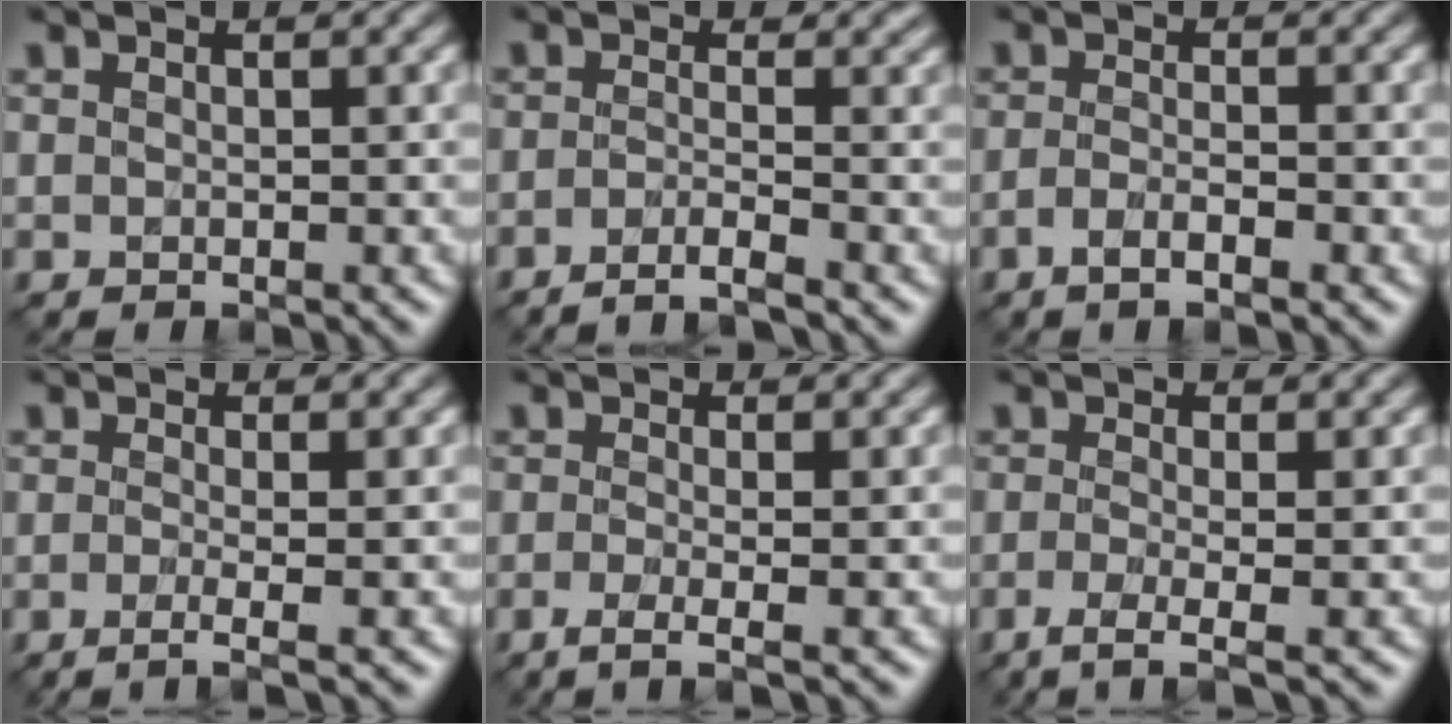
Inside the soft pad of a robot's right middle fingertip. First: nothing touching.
{"total": 2.5, "force": [-1.7, 0.5, 1.7], "torque": [-0.023, 0.001, -0.045]}
{"total": 2.2, "force": [-1.2, 0.6, 1.7], "torque": [-0.033, -0.002, -0.027]}
{"total": 2.7, "force": [-0.9, 0.9, 2.4], "torque": [-0.028, -0.006, -0.027]}
{"total": 2.8, "force": [-1.2, 0.8, 2.4], "torque": [-0.034, -0.011, -0.033]}
{"total": 3.2, "force": [-1.5, 0.8, 2.7], "torque": [-0.045, -0.010, -0.039]}